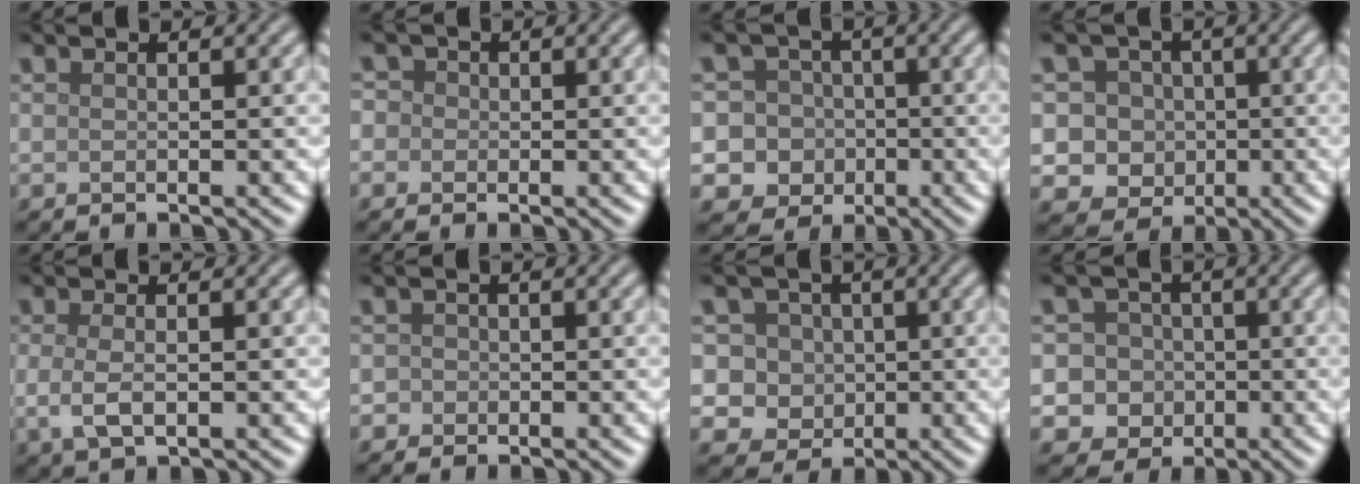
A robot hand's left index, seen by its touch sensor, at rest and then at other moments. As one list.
[{"total": 2.9, "force": [0.5, 2.6, 1.0], "torque": [0.004, 0.023, -0.023]}, {"total": 9.0, "force": [-1.7, 8.6, 2.2], "torque": [-0.038, 0.016, -0.063]}, {"total": 5.5, "force": [-0.1, 5.1, 1.9], "torque": [-0.007, 0.016, -0.031]}, {"total": 2.6, "force": [-0.3, 1.1, 2.4], "torque": [-0.053, -0.007, -0.007]}, {"total": 1.3, "force": [-0.2, 1.3, 0.2], "torque": [0.009, 0.003, -0.012]}, {"total": 6.7, "force": [1.6, 5.9, 2.8], "torque": [-0.034, 0.021, 0.001]}, {"total": 6.9, "force": [-0.9, 6.6, 1.8], "torque": [-0.015, 0.022, -0.052]}]